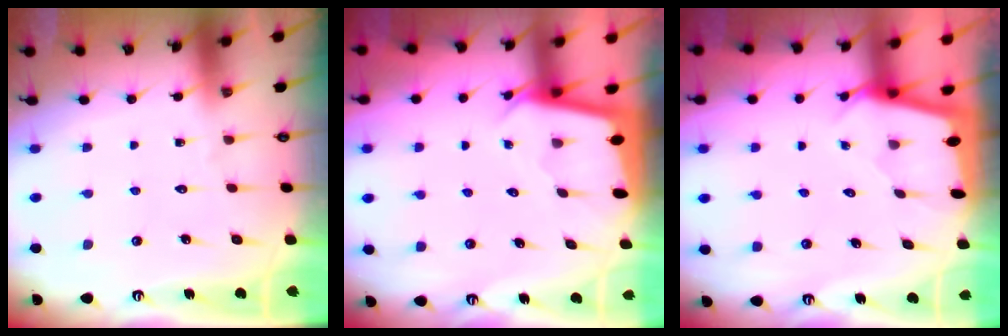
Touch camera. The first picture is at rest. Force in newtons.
{"total": 2.0, "press": 2.0, "slide": 0.1}
{"total": 1.7, "press": 1.6, "slide": 0.2}